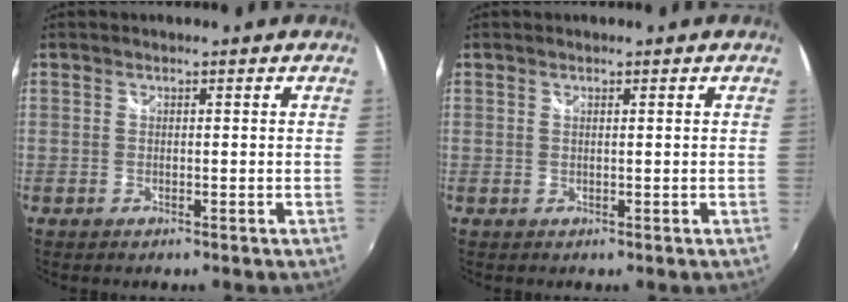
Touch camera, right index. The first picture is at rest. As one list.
[{"total": 0.0}]